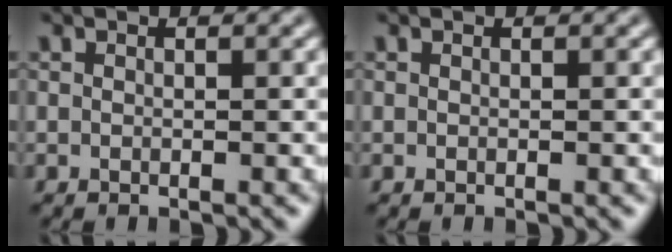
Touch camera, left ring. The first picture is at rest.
{"total": 0.0}